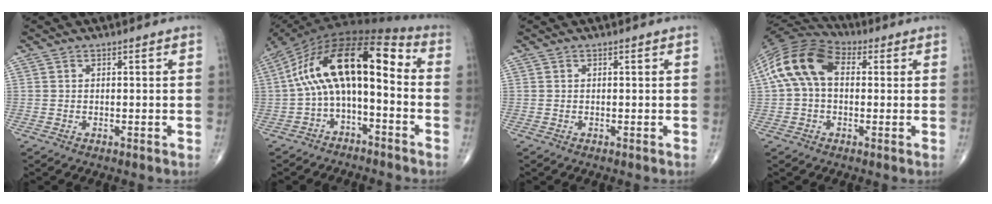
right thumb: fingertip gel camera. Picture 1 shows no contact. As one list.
[{"total": 17.1, "force": [-0.8, 7.8, 15.2], "torque": [-0.252, 0.083, -0.023]}, {"total": 0.0}, {"total": 13.8, "force": [2.2, 8.9, 10.3], "torque": [-0.205, 0.042, 0.029]}]